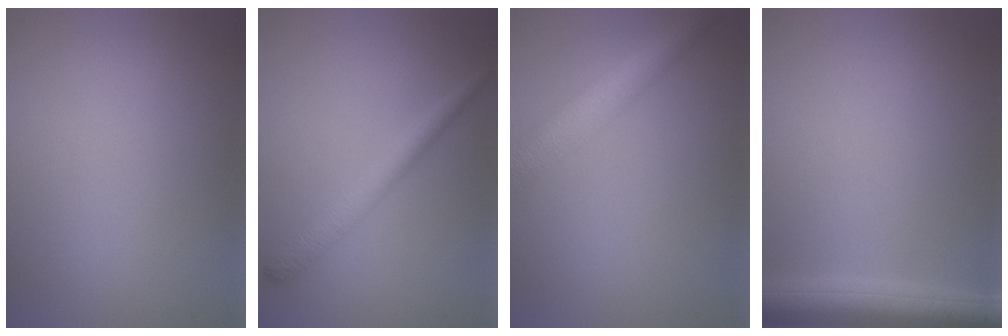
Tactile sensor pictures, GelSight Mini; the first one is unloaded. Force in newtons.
{"total": 2.6, "press": 2.6, "slide": 0.1}
{"total": 5.0, "press": 5.0, "slide": 0.2}
{"total": 4.9, "press": 4.9, "slide": 0.3}